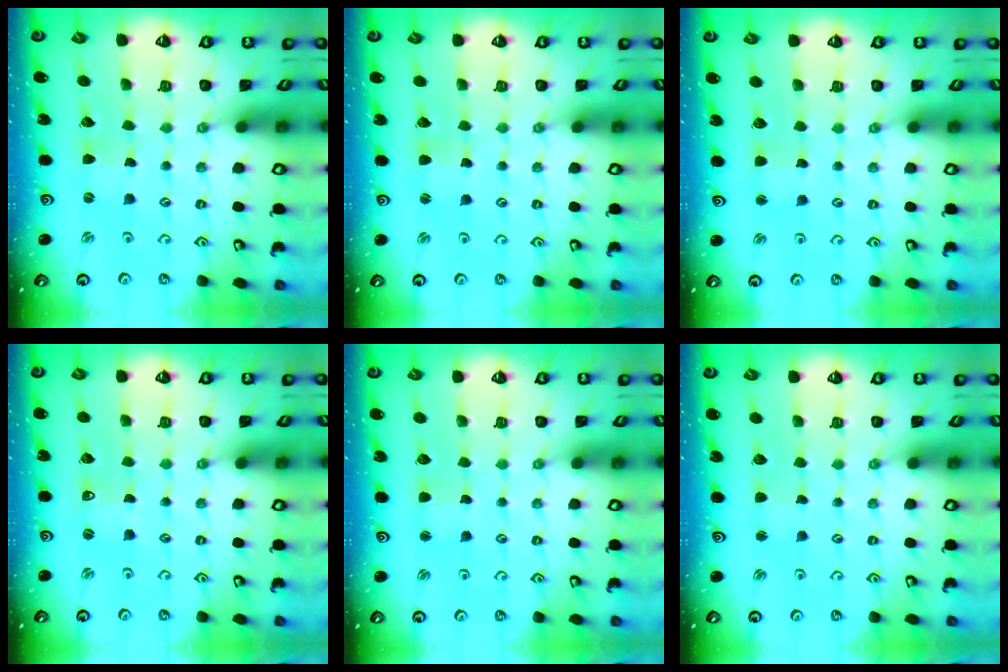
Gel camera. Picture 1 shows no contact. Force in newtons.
{"total": 1.3, "press": 1.2, "slide": 0.2}
{"total": 2.4, "press": 2.4, "slide": 0.4}
{"total": 0.6, "press": 0.6, "slide": 0.1}
{"total": 2.4, "press": 2.4, "slide": 0.4}
{"total": 1.3, "press": 1.2, "slide": 0.1}